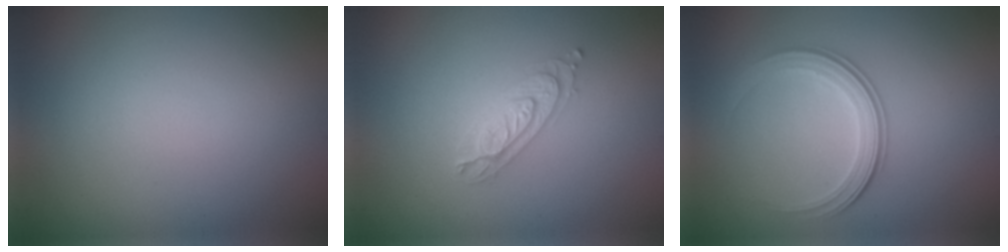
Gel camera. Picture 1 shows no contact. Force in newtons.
{"total": 2.2, "press": 2.1, "slide": 0.5}
{"total": 2.9, "press": 2.7, "slide": 1.0}